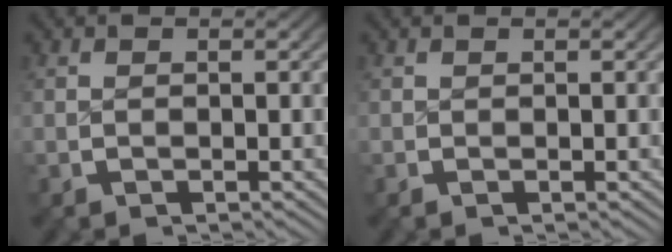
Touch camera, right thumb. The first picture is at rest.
{"total": 0.6, "force": [0.3, -0.2, -0.4], "torque": [0.016, 0.005, 0.004]}